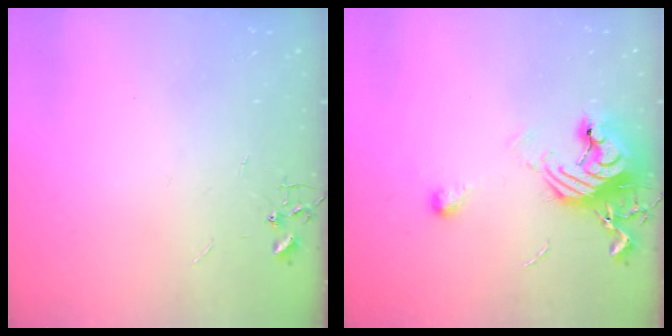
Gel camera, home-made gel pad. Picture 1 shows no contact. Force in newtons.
{"total": 12.2, "press": 12.1, "slide": 1.4}